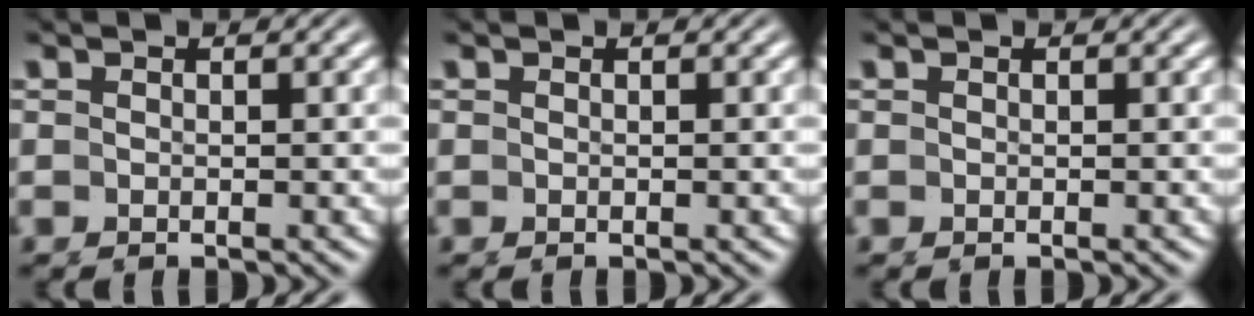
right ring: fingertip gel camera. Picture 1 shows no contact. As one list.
[{"total": 0.0}, {"total": 0.0}]